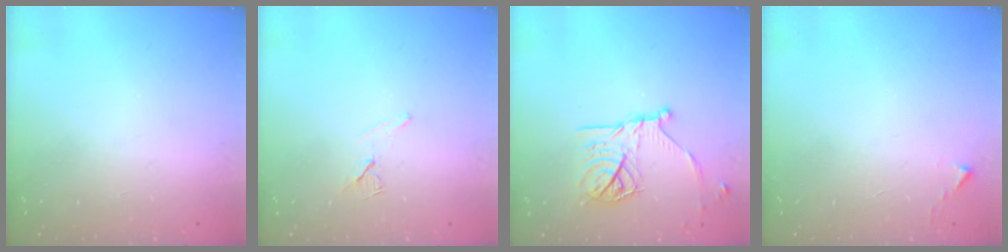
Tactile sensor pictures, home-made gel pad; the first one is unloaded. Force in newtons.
{"total": 6.7, "press": 6.0, "slide": 3.0}
{"total": 16.4, "press": 16.4, "slide": 0.9}
{"total": 2.7, "press": 2.7, "slide": 0.5}